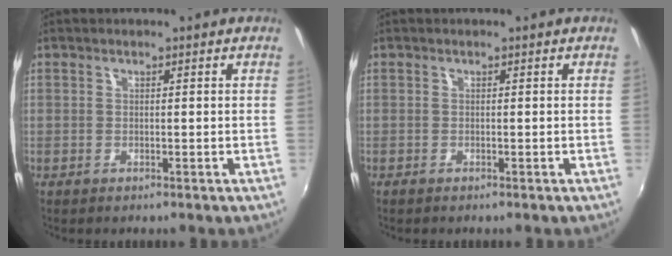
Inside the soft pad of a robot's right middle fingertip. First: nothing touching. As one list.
[{"total": 0.0}]